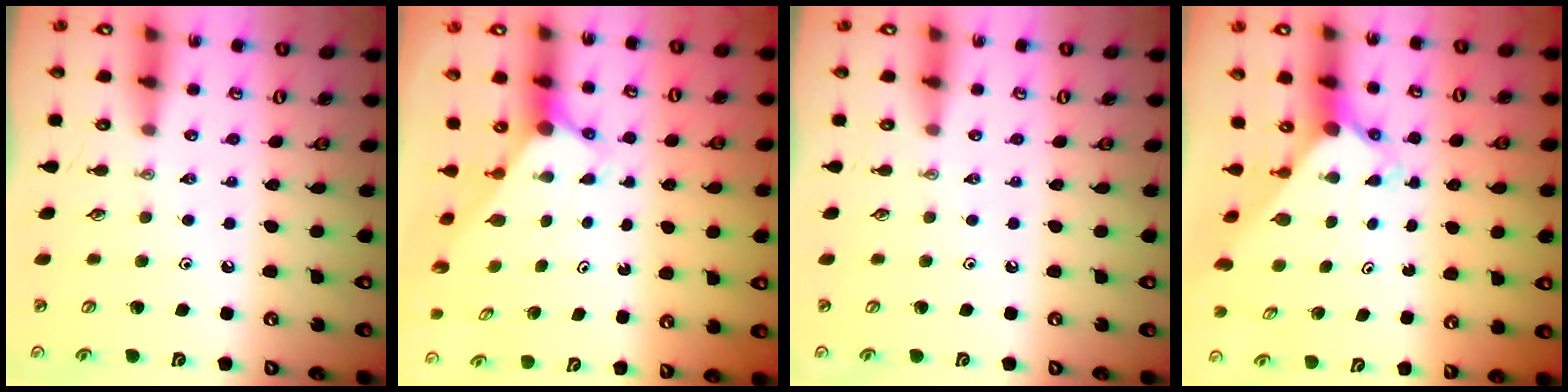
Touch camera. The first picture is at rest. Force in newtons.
{"total": 2.7, "press": 2.7, "slide": 0.0}
{"total": 0.0}
{"total": 2.8, "press": 2.8, "slide": 0.1}